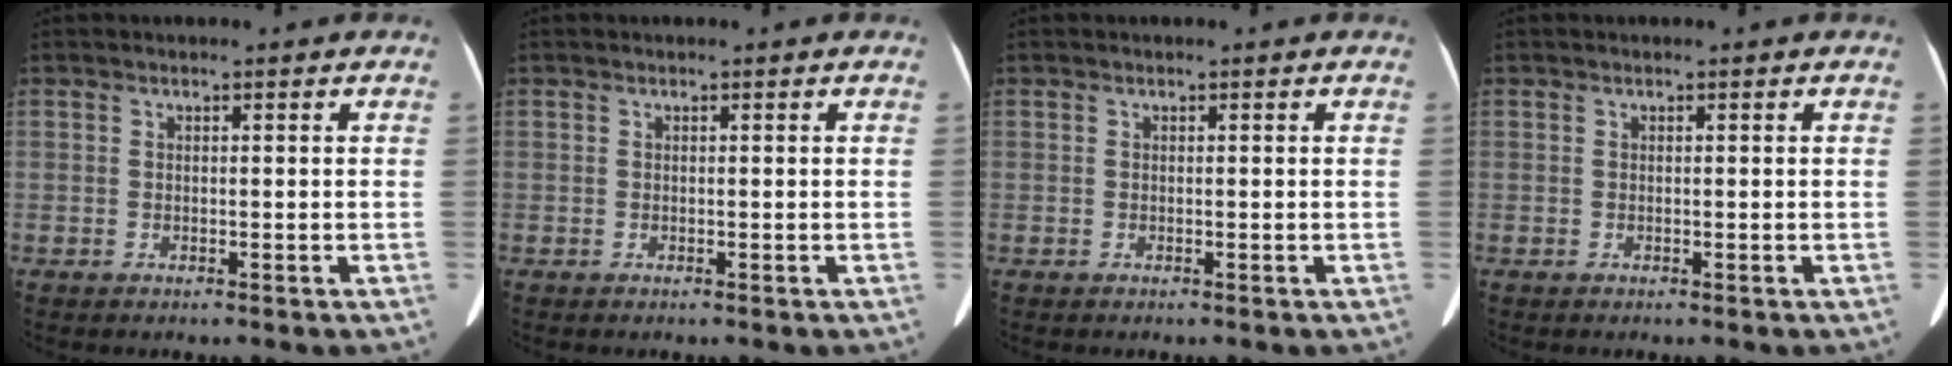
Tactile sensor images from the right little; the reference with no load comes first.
{"total": 0.0}
{"total": 0.0}
{"total": 0.0}